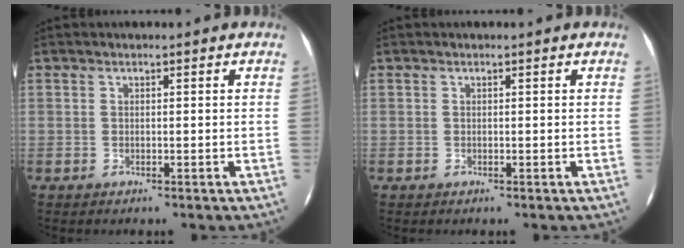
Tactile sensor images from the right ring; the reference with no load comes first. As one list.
[{"total": 0.0}]